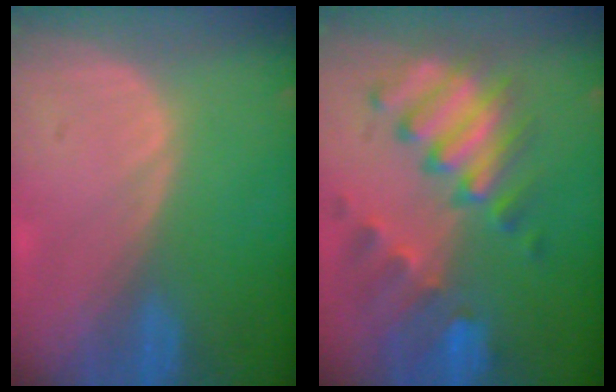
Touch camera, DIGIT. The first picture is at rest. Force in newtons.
{"total": 10.1, "press": 8.9, "slide": 4.8}